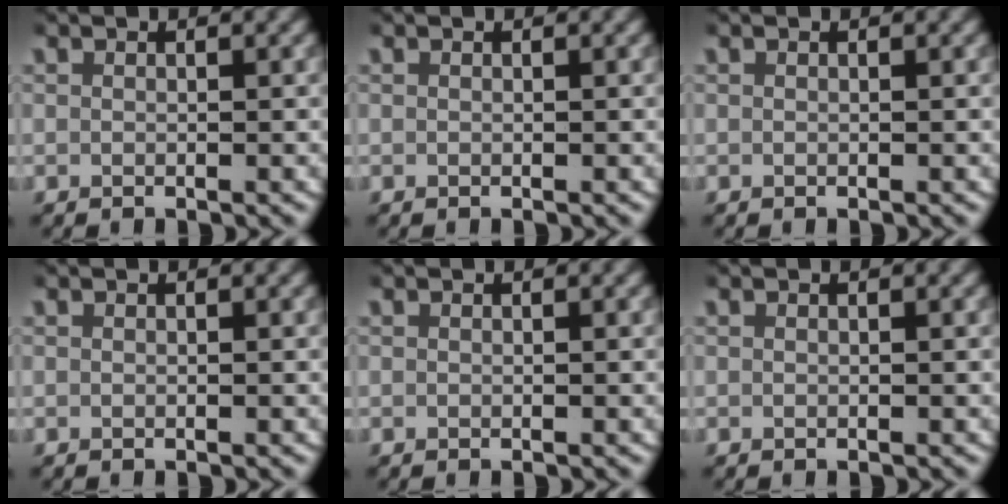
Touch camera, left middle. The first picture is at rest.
{"total": 0.0}
{"total": 0.0}
{"total": 0.0}
{"total": 0.0}
{"total": 0.0}